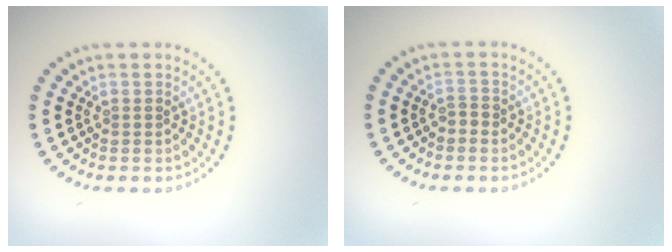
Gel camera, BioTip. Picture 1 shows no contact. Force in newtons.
{"total": 0.9, "press": 0.8, "slide": 0.4}